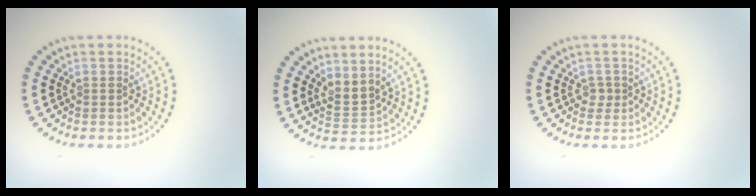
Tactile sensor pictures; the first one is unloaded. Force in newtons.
{"total": 2.0, "press": 1.5, "slide": 1.3}
{"total": 1.0, "press": 0.7, "slide": 0.6}